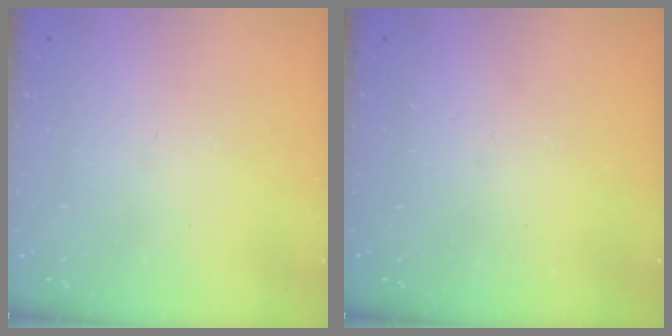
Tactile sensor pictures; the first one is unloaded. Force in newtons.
{"total": 0.0}